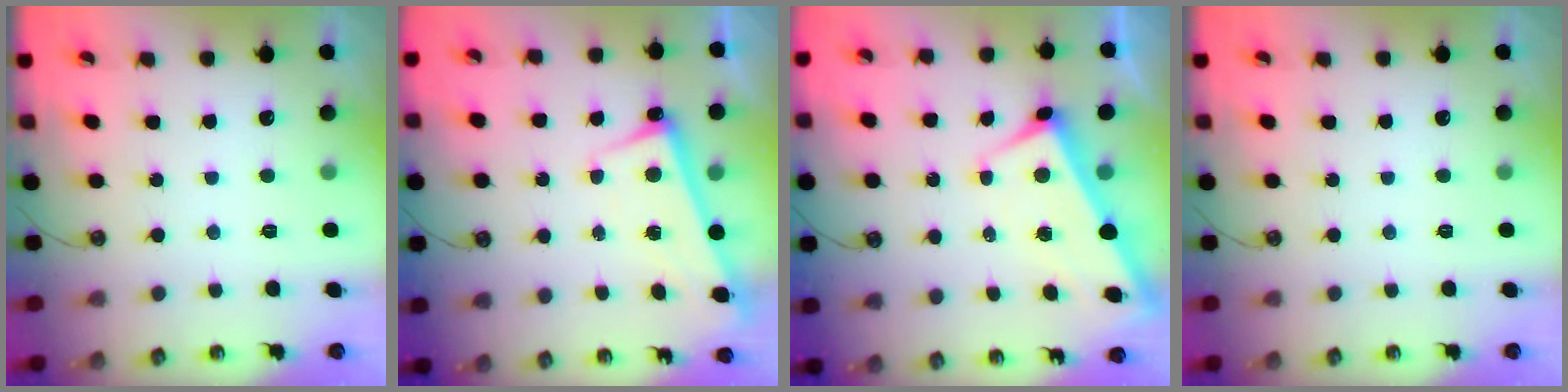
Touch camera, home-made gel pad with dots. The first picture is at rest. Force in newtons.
{"total": 2.7, "press": 2.6, "slide": 0.5}
{"total": 2.6, "press": 2.5, "slide": 0.7}
{"total": 0.0}